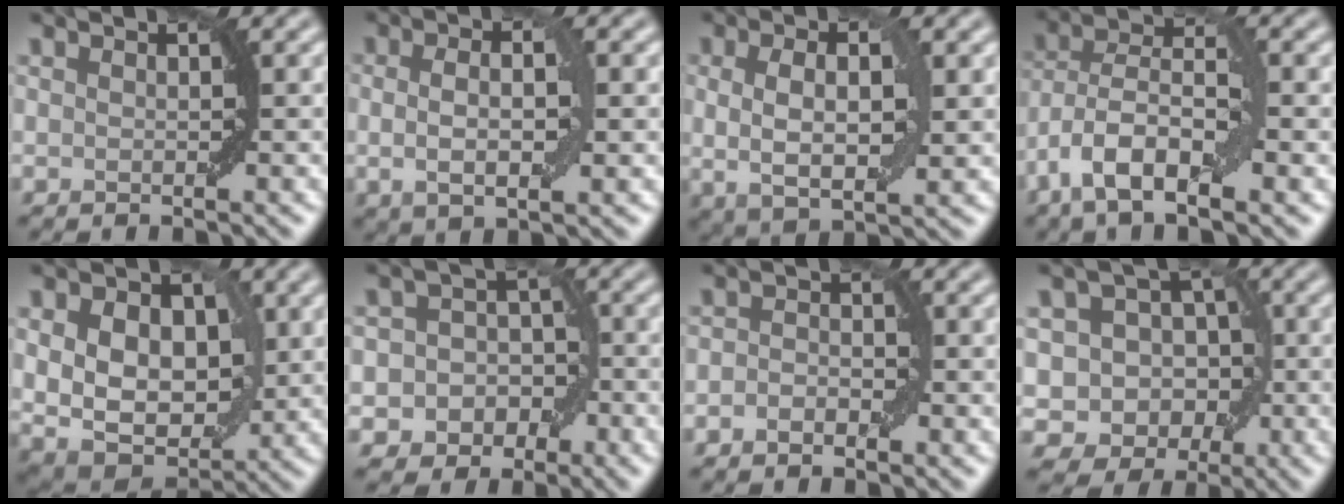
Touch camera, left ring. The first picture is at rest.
{"total": 4.2, "force": [0.3, 1.4, 4.0], "torque": [-0.074, 0.002, 0.001]}
{"total": 5.1, "force": [0.8, 2.1, 4.6], "torque": [-0.077, 0.000, 0.012]}
{"total": 8.2, "force": [-3.4, 3.6, 6.6], "torque": [-0.125, 0.010, -0.072]}
{"total": 9.9, "force": [1.9, 6.9, 6.8], "torque": [-0.115, 0.007, 0.033]}
{"total": 6.0, "force": [-2.3, 5.3, 1.5], "torque": [0.000, 0.019, -0.056]}
{"total": 1.6, "force": [-0.7, 1.1, 0.9], "torque": [-0.016, 0.003, -0.015]}
{"total": 7.4, "force": [-1.1, 6.7, 3.1], "torque": [-0.014, 0.027, -0.045]}